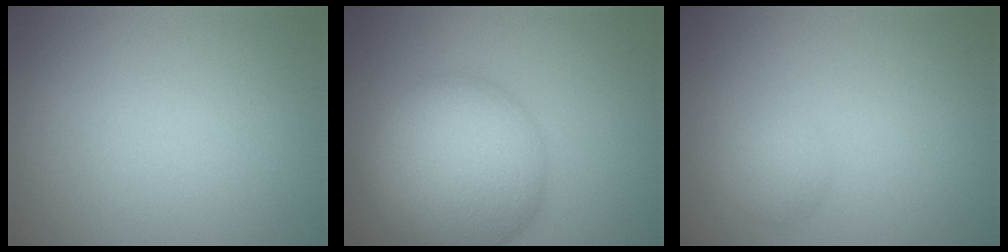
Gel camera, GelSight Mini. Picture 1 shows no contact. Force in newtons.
{"total": 10.6, "press": 10.6, "slide": 0.5}
{"total": 1.7, "press": 1.7, "slide": 0.1}